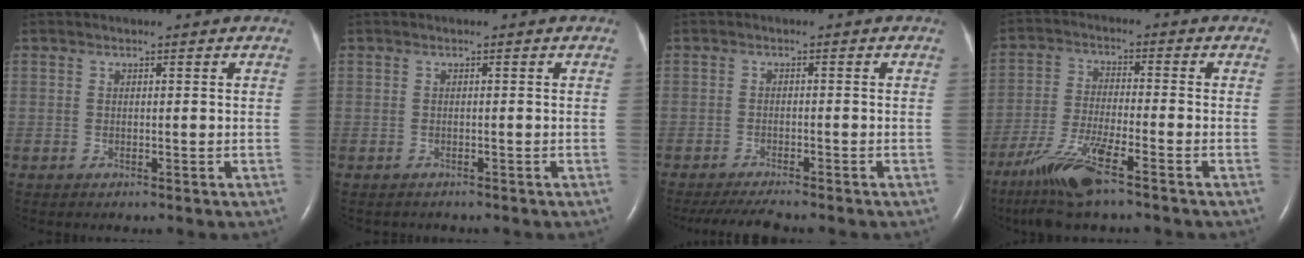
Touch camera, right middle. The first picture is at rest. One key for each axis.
{"total": 1.0, "fx": -0.9, "fy": 0.4, "fz": 0.1, "tx": -0.011, "ty": -0.001, "tz": -0.011}
{"total": 5.9, "fx": -5.2, "fy": 0.3, "fz": 2.7, "tx": -0.046, "ty": -0.019, "tz": -0.085}
{"total": 10.2, "fx": -6.6, "fy": 0.9, "fz": 7.7, "tx": -0.167, "ty": -0.026, "tz": -0.124}